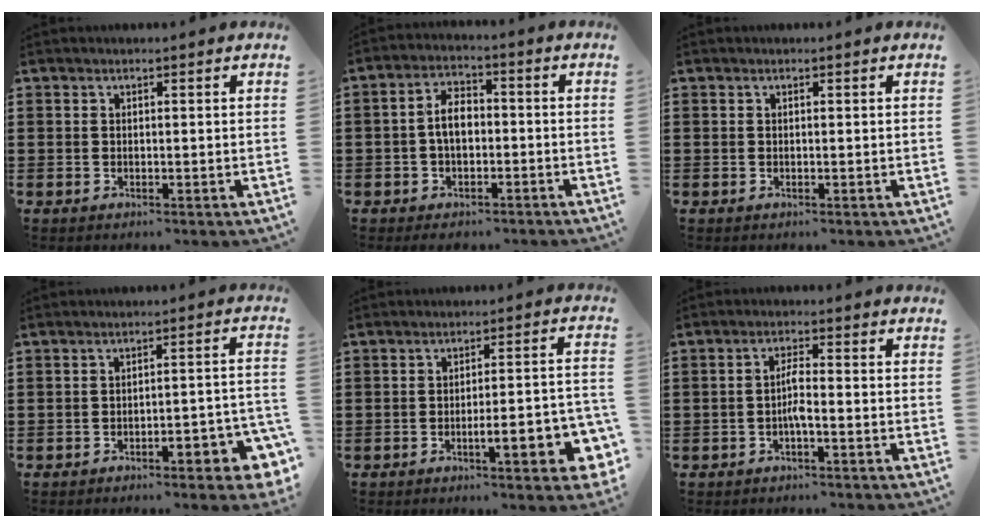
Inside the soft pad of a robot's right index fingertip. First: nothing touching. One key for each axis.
{"total": 5.6, "fx": -1.6, "fy": 3.1, "fz": 4.4, "tx": -0.091, "ty": 0.008, "tz": -0.033}
{"total": 0.0}
{"total": 4.6, "fx": -3.0, "fy": 0.9, "fz": 3.3, "tx": -0.046, "ty": -0.007, "tz": -0.057}
{"total": 7.4, "fx": -3.3, "fy": 1.7, "fz": 6.5, "tx": -0.090, "ty": -0.010, "tz": -0.058}
{"total": 2.9, "fx": -1.1, "fy": 0.4, "fz": 2.6, "tx": -0.064, "ty": -0.002, "tz": -0.026}